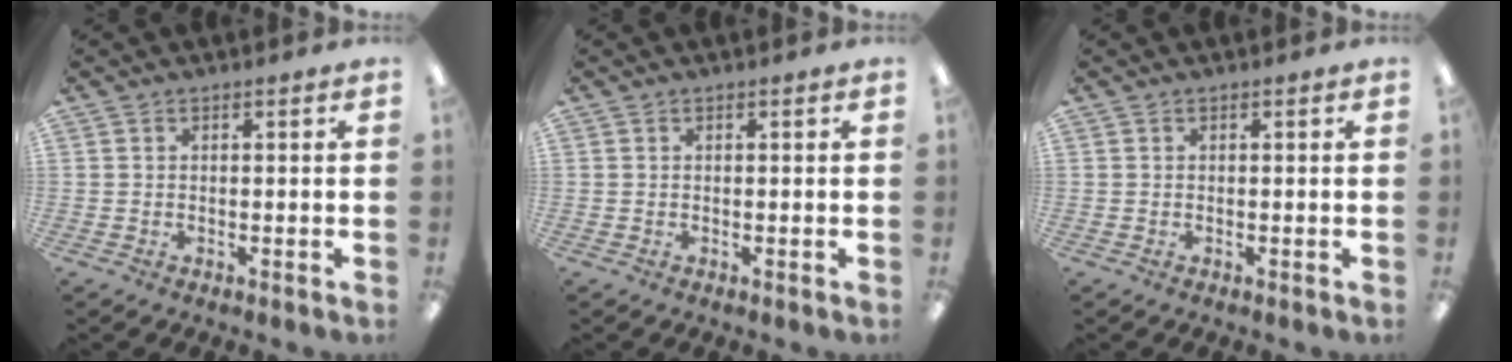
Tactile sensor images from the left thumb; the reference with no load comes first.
{"total": 0.0}
{"total": 0.0}